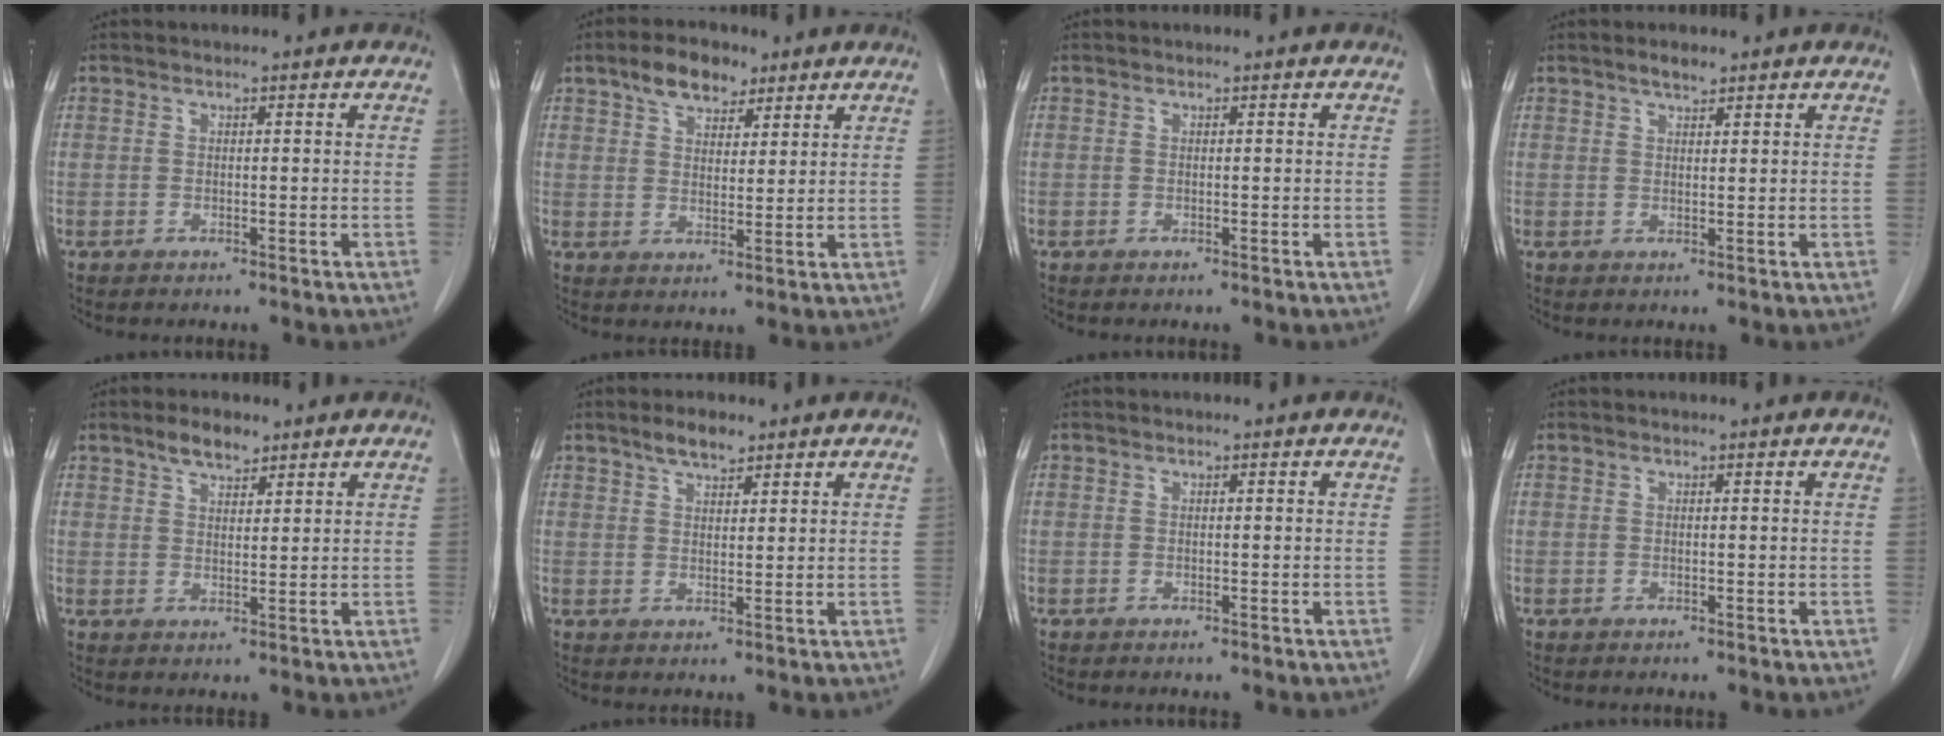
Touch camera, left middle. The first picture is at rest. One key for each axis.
{"total": 6.6, "fx": 4.5, "fy": 3.3, "fz": 3.5, "tx": -0.061, "ty": 0.014, "tz": 0.079}
{"total": 0.0}
{"total": 1.9, "fx": 1.6, "fy": 0.5, "fz": 1.0, "tx": -0.021, "ty": 0.002, "tz": 0.029}
{"total": 4.1, "fx": 3.1, "fy": 1.5, "fz": 2.2, "tx": -0.045, "ty": 0.005, "tz": 0.056}
{"total": 3.6, "fx": 2.8, "fy": 1.1, "fz": 2.0, "tx": -0.042, "ty": 0.003, "tz": 0.051}
{"total": 0.0}
{"total": 0.0}